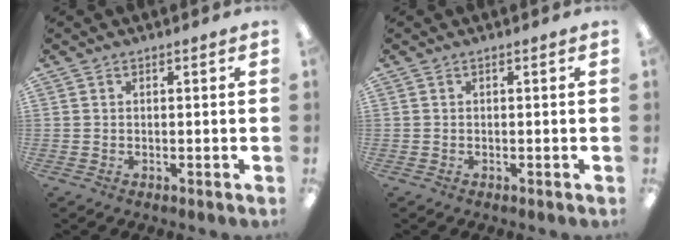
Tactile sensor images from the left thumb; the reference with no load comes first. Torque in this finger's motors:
{"motor_torque": [0.00, 0.00, 0.00, 0.00, 0.00]}